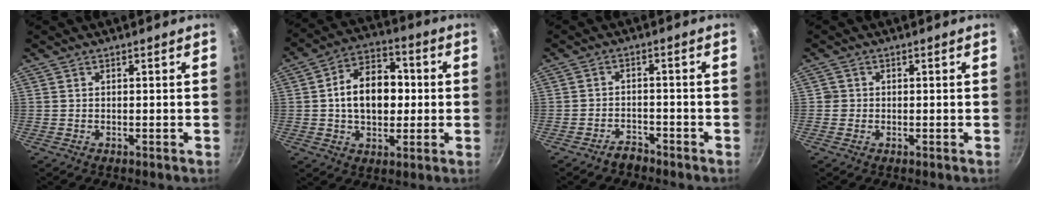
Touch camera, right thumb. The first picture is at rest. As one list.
[{"total": 14.1, "force": [0.5, 9.8, 10.2], "torque": [-0.124, 0.026, -0.004]}, {"total": 3.1, "force": [-2.6, 1.5, 0.6], "torque": [0.005, 0.035, -0.040]}, {"total": 1.4, "force": [-0.2, 1.4, 0.3], "torque": [0.001, 0.004, -0.005]}]